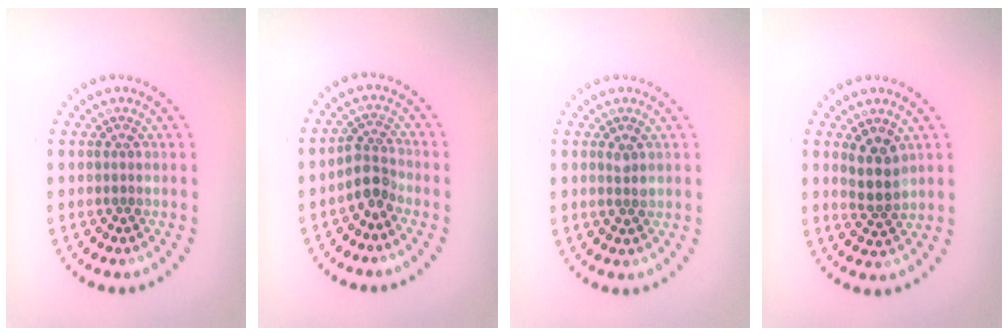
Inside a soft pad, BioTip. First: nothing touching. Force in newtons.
{"total": 2.4, "press": 1.9, "slide": 1.5}
{"total": 1.0, "press": 1.0, "slide": 0.2}
{"total": 2.6, "press": 2.3, "slide": 1.1}